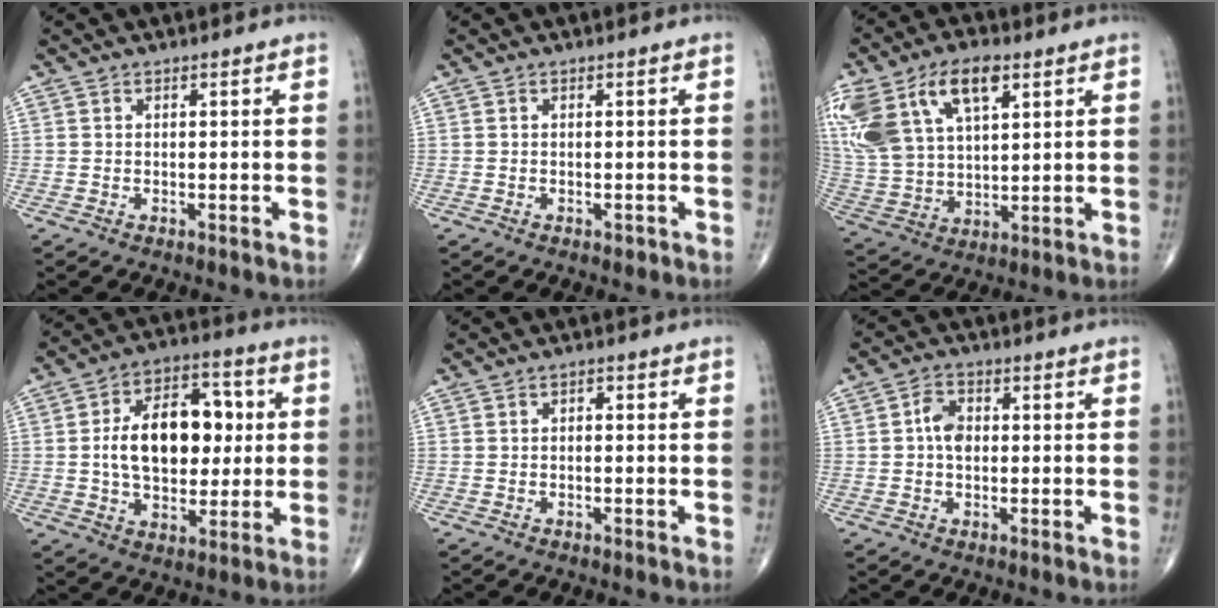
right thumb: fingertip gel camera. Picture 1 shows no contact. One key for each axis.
{"total": 0.7, "fx": -0.4, "fy": 0.4, "fz": 0.4, "tx": -0.004, "ty": 0.000, "tz": -0.005}
{"total": 21.7, "fx": 9.9, "fy": 11.8, "fz": 15.3, "tx": -0.331, "ty": 0.008, "tz": 0.191}
{"total": 17.7, "fx": 1.6, "fy": 11.1, "fz": 13.7, "tx": -0.179, "ty": 0.020, "tz": 0.024}
{"total": 1.0, "fx": 0.0, "fy": 0.6, "fz": 0.8, "tx": -0.007, "ty": 0.004, "tz": -0.005}
{"total": 4.3, "fx": 0.2, "fy": 3.0, "fz": 3.0, "tx": -0.048, "ty": 0.011, "tz": -0.004}